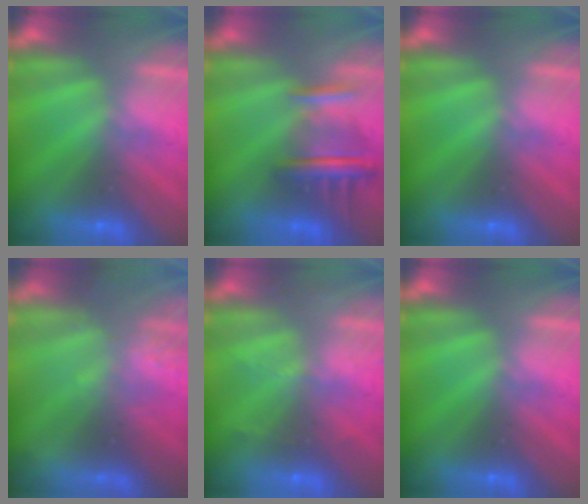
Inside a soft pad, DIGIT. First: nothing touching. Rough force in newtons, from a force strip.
{"total": 8.6}
{"total": 0.0}
{"total": 2.3}
{"total": 2.3}
{"total": 0.0}